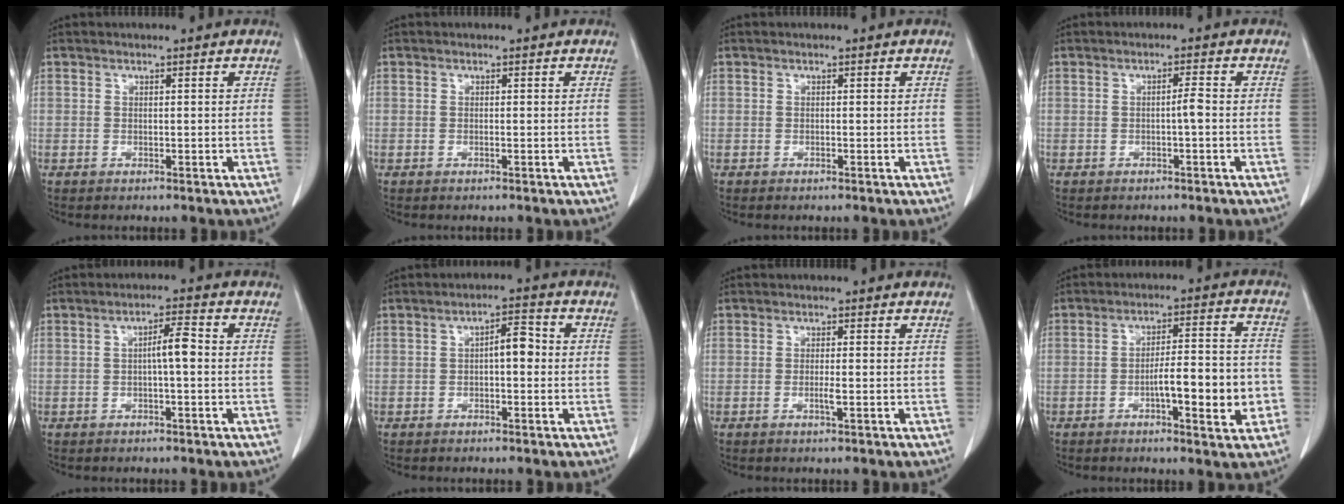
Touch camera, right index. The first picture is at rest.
{"total": 0.0}
{"total": 0.0}
{"total": 1.6, "force": [-0.4, 0.0, 1.6], "torque": [-0.022, 0.004, -0.006]}
{"total": 3.6, "force": [-0.1, 0.5, 3.6], "torque": [-0.056, 0.012, -0.002]}
{"total": 3.7, "force": [0.0, 1.1, 3.5], "torque": [-0.052, 0.018, -0.001]}
{"total": 1.6, "force": [-0.5, 0.0, 1.5], "torque": [-0.027, 0.000, -0.008]}
{"total": 10.4, "force": [-3.1, 1.9, 9.8], "torque": [-0.145, 0.016, -0.043]}